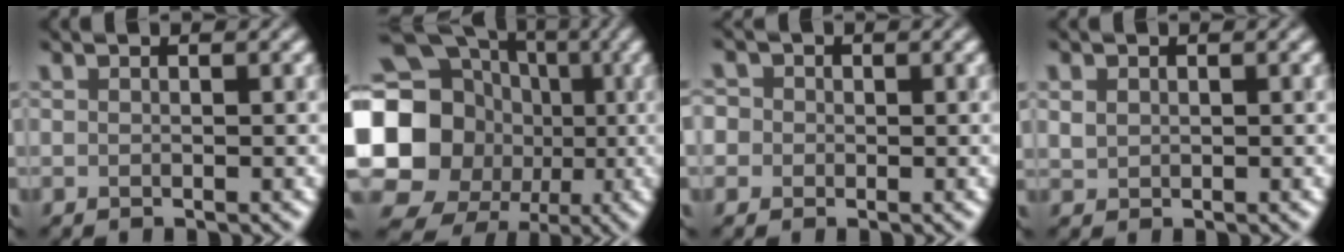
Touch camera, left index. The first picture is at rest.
{"total": 18.9, "force": [-1.2, 17.5, 7.1], "torque": [-0.173, 0.000, -0.048]}
{"total": 1.1, "force": [-0.1, 0.9, -0.6], "torque": [0.011, 0.013, -0.001]}
{"total": 0.7, "force": [0.1, -0.3, -0.7], "torque": [-0.009, 0.002, 0.029]}